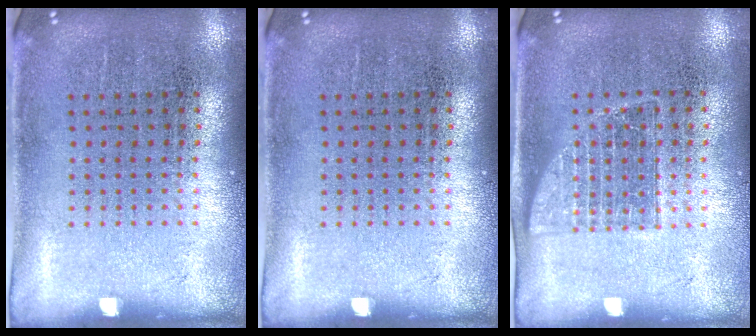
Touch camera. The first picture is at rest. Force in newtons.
{"total": 0.0}
{"total": 1.2, "press": 1.1, "slide": 0.6}